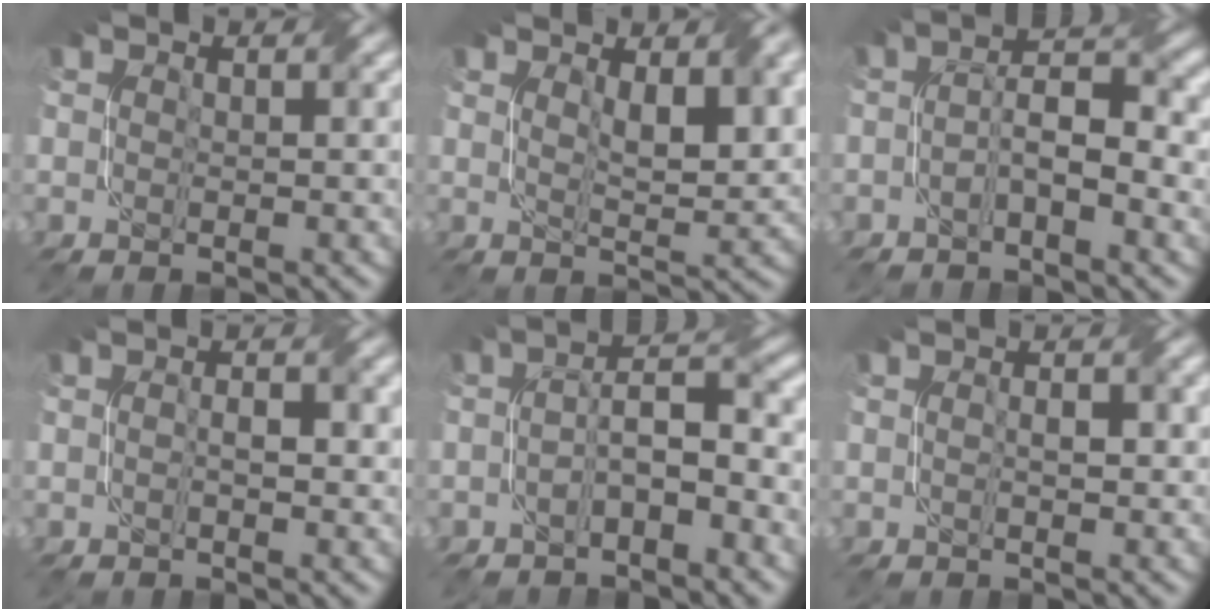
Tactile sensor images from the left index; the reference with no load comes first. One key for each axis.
{"total": 4.8, "fx": 1.8, "fy": 1.4, "fz": 4.2, "tx": -0.072, "ty": -0.003, "tz": 0.035}
{"total": 4.3, "fx": -1.3, "fy": 1.3, "fz": 3.9, "tx": -0.071, "ty": 0.014, "tz": -0.028}
{"total": 1.8, "fx": -0.2, "fy": 0.5, "fz": 1.7, "tx": -0.031, "ty": 0.003, "tz": -0.003}
{"total": 3.8, "fx": -1.5, "fy": 1.1, "fz": 3.3, "tx": -0.062, "ty": 0.015, "tz": -0.031}
{"total": 1.6, "fx": 0.0, "fy": 0.5, "fz": 1.5, "tx": -0.027, "ty": 0.003, "tz": 0.000}